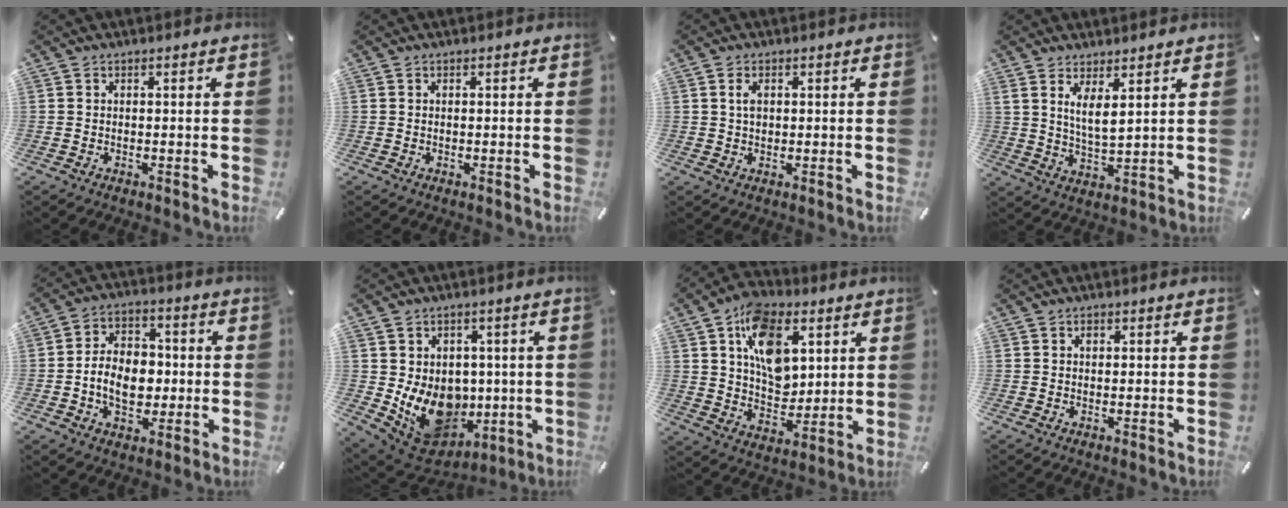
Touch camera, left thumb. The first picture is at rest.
{"total": 0.0}
{"total": 2.5, "force": [0.7, 1.7, 1.7], "torque": [-0.030, 0.005, 0.010]}
{"total": 5.8, "force": [3.5, 1.7, 4.2], "torque": [-0.077, -0.017, 0.060]}
{"total": 10.7, "force": [-1.5, 8.0, 7.0], "torque": [-0.120, 0.018, -0.026]}
{"total": 13.4, "force": [-1.1, 11.6, 6.7], "torque": [-0.118, -0.015, -0.005]}
{"total": 15.6, "force": [5.9, 10.7, 9.7], "torque": [-0.148, -0.003, 0.109]}
{"total": 0.8, "force": [0.2, 0.6, 0.4], "torque": [-0.009, 0.003, 0.004]}